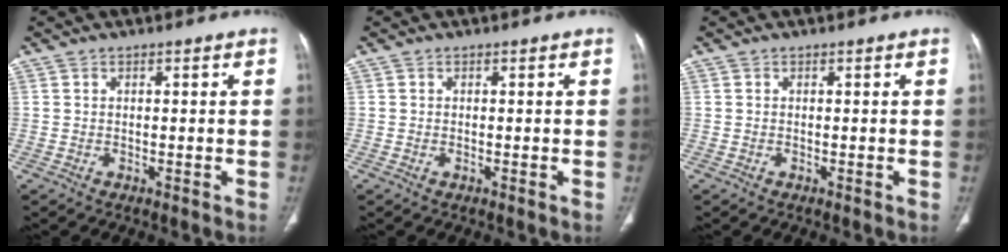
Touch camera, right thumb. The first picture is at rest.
{"total": 0.0}
{"total": 0.0}